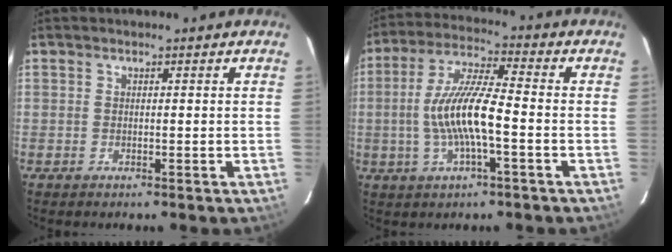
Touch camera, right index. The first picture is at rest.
{"total": 11.7, "force": [-2.3, 2.1, 11.2], "torque": [-0.229, 0.005, -0.044]}